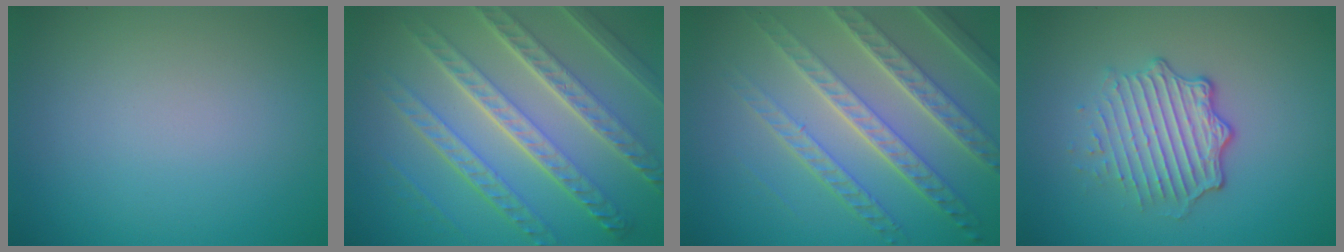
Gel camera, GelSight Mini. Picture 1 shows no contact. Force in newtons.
{"total": 8.7, "press": 6.2, "slide": 6.0}
{"total": 7.5, "press": 5.3, "slide": 5.3}
{"total": 4.7, "press": 3.4, "slide": 3.2}